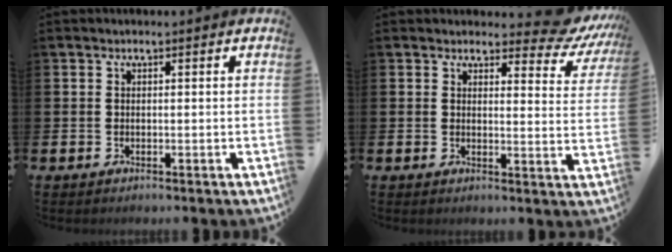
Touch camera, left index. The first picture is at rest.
{"total": 4.7, "force": [4.0, 1.9, 1.5], "torque": [-0.021, -0.030, 0.064]}